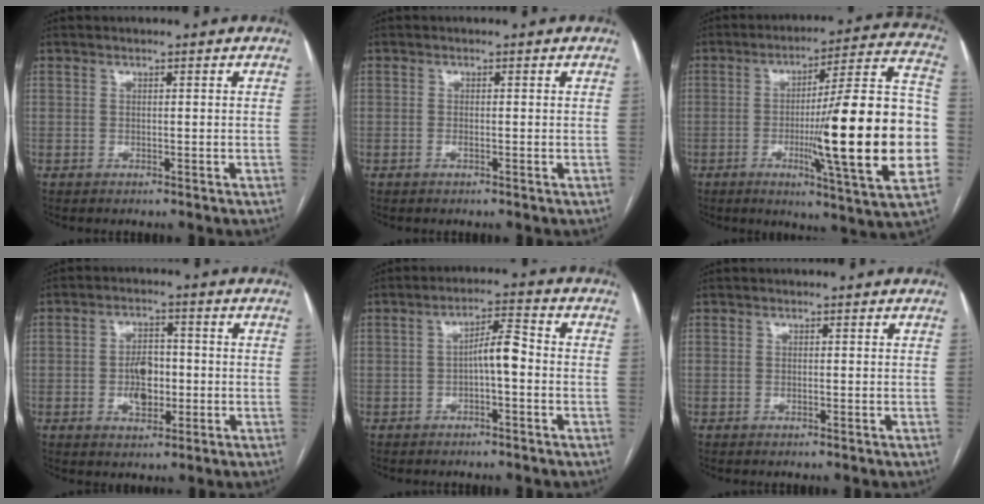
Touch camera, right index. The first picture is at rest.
{"total": 0.6, "force": [-0.2, 0.1, 0.5], "torque": [-0.011, 0.000, -0.004]}
{"total": 24.0, "force": [-4.1, 0.7, 23.7], "torque": [-0.296, 0.003, -0.065]}
{"total": 5.7, "force": [-1.0, 3.4, 4.5], "torque": [-0.080, 0.007, -0.013]}
{"total": 4.8, "force": [-0.8, 1.0, 4.6], "torque": [-0.074, 0.018, -0.012]}
{"total": 0.0}